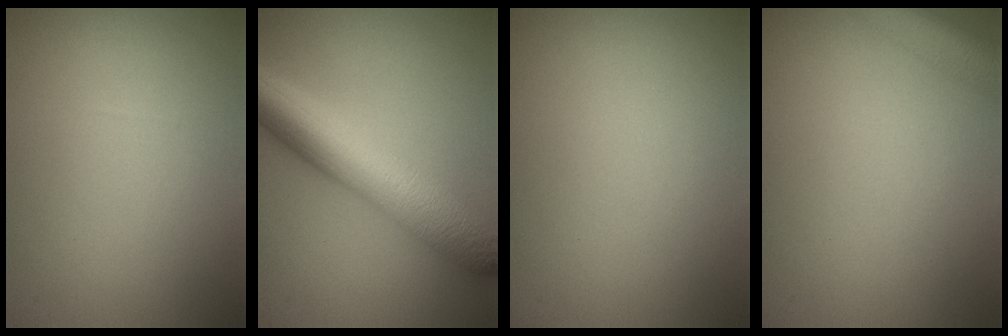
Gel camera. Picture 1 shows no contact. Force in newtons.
{"total": 9.0, "press": 9.0, "slide": 0.1}
{"total": 0.0}
{"total": 3.9, "press": 3.9, "slide": 0.2}